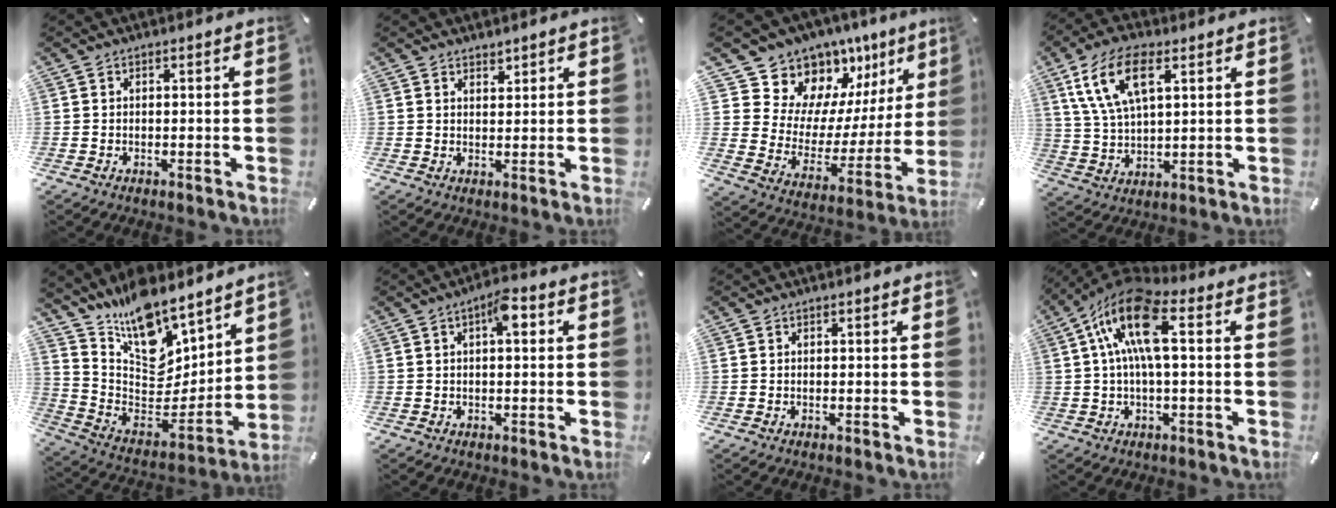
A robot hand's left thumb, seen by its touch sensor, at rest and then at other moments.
{"total": 2.2, "force": [1.8, 1.1, 0.0], "torque": [0.007, -0.008, 0.035]}
{"total": 12.8, "force": [10.8, 6.9, 0.5], "torque": [-0.019, -0.125, 0.193]}
{"total": 12.5, "force": [5.8, 5.9, 9.4], "torque": [-0.210, 0.002, 0.105]}
{"total": 15.7, "force": [12.2, 8.3, 5.5], "torque": [-0.100, -0.119, 0.222]}
{"total": 6.6, "force": [1.9, 3.0, 5.6], "torque": [-0.081, 0.001, 0.025]}
{"total": 0.0}
{"total": 14.8, "force": [3.1, 6.1, 13.1], "torque": [-0.271, 0.001, 0.054]}